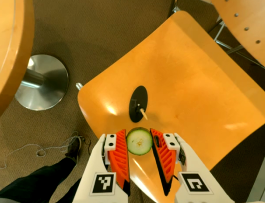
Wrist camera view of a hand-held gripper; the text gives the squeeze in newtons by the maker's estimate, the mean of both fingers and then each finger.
{"total": 9.6, "left": 9.6, "right": 9.5}